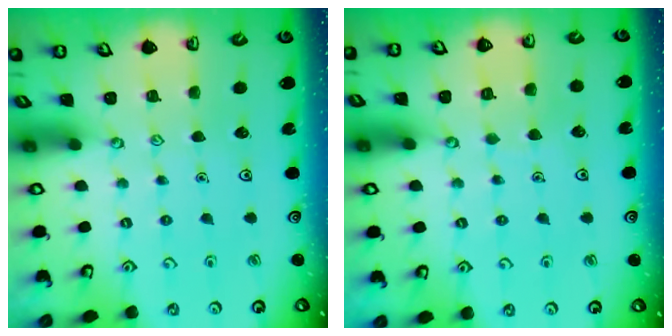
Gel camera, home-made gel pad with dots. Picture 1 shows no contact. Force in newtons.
{"total": 4.4, "press": 4.3, "slide": 0.4}